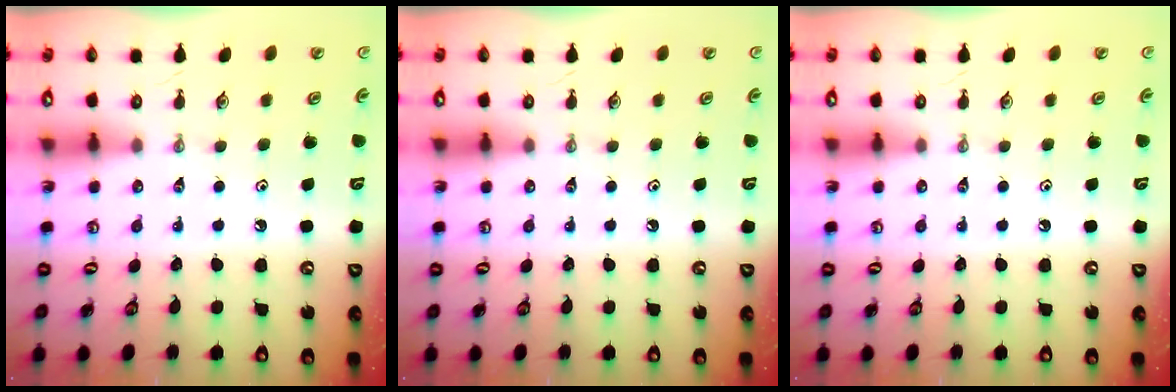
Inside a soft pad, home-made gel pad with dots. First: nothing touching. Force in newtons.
{"total": 0.0}
{"total": 0.0}